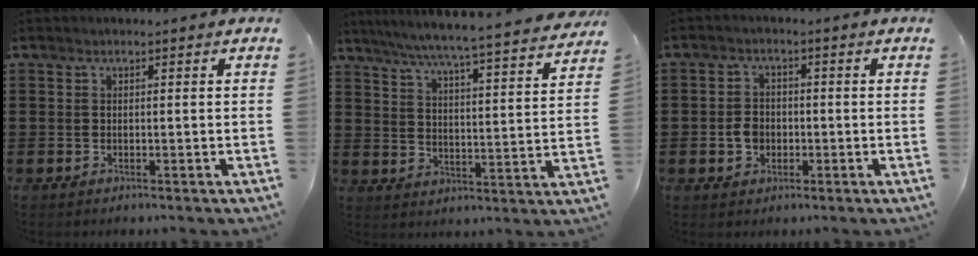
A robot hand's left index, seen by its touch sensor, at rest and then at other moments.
{"total": 5.6, "force": [5.1, -0.9, 2.2], "torque": [-0.065, -0.043, 0.080]}
{"total": 3.3, "force": [-0.8, 2.6, 1.8], "torque": [-0.046, 0.001, -0.019]}